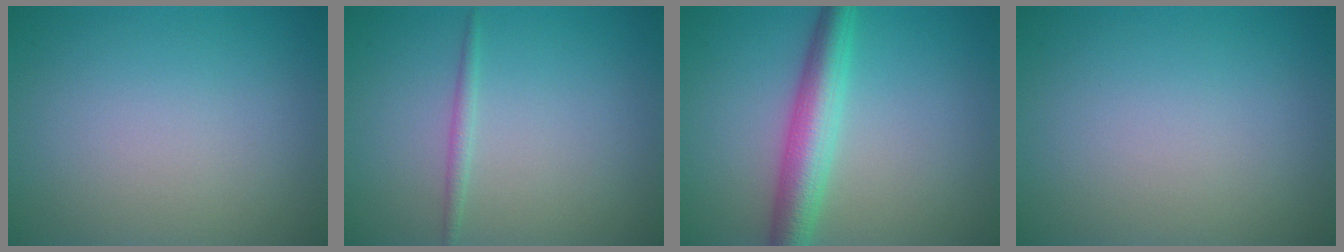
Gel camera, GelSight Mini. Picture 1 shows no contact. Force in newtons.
{"total": 1.0, "press": 1.0, "slide": 0.0}
{"total": 5.0, "press": 5.0, "slide": 0.0}
{"total": 0.0}